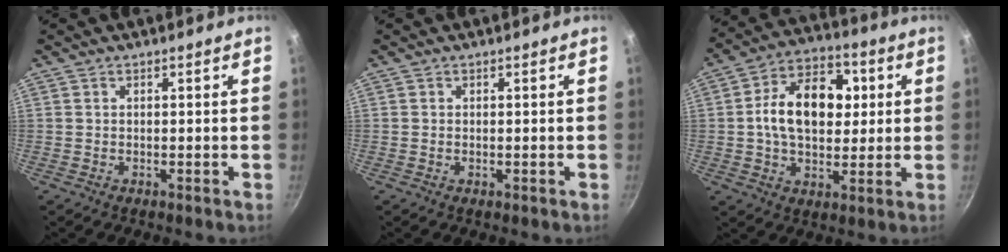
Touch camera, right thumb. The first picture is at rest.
{"total": 0.0}
{"total": 15.8, "force": [2.0, 10.3, 11.9], "torque": [-0.165, 0.014, 0.026]}